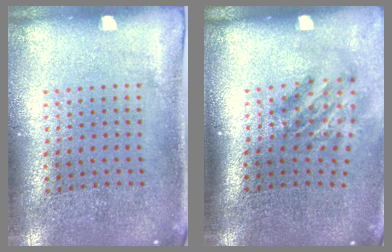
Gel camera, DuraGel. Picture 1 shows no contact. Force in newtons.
{"total": 1.9, "press": 1.2, "slide": 1.4}